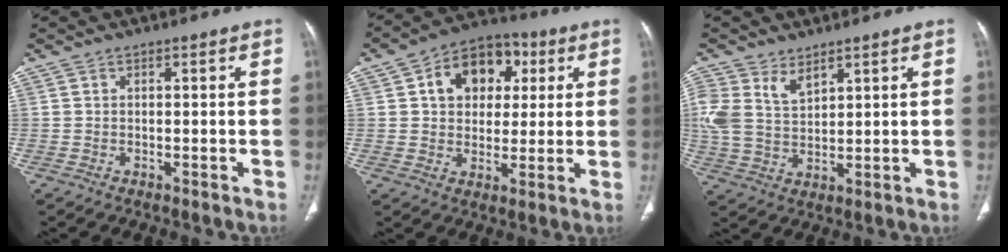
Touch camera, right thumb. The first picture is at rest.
{"total": 13.2, "force": [3.9, 9.8, 8.0], "torque": [-0.080, 0.008, 0.054]}
{"total": 7.8, "force": [4.3, 4.7, 4.5], "torque": [-0.081, -0.014, 0.098]}